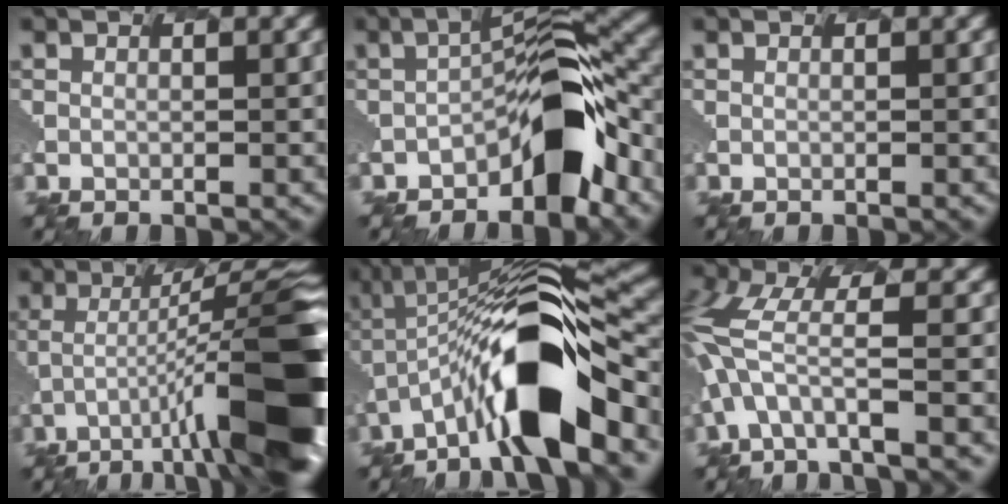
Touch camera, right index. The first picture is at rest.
{"total": 7.6, "force": [-4.3, 3.0, 5.5], "torque": [-0.082, 0.027, -0.093]}
{"total": 0.0}
{"total": 10.8, "force": [-4.2, 1.2, 9.9], "torque": [-0.165, 0.022, -0.067]}
{"total": 11.4, "force": [-5.5, 2.8, 9.6], "torque": [-0.176, 0.029, -0.104]}
{"total": 5.4, "force": [-1.1, 2.1, 4.8], "torque": [-0.145, 0.017, -0.036]}